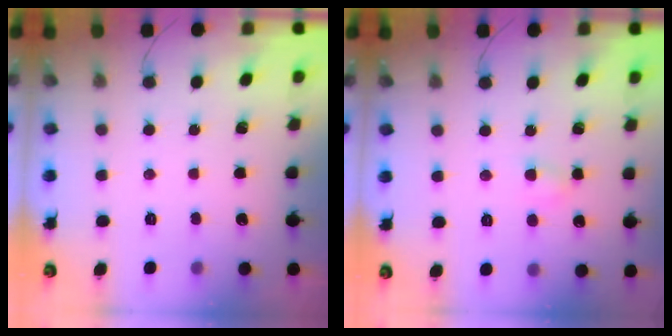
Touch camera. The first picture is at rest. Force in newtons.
{"total": 3.4, "press": 3.2, "slide": 1.2}